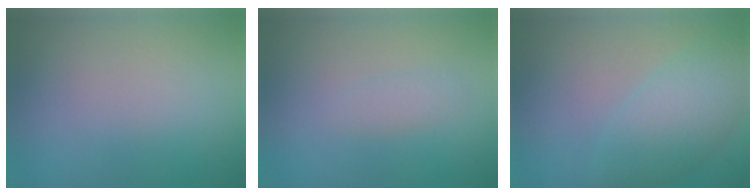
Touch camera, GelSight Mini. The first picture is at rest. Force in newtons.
{"total": 1.0, "press": 1.0, "slide": 0.0}
{"total": 4.5, "press": 4.5, "slide": 0.0}